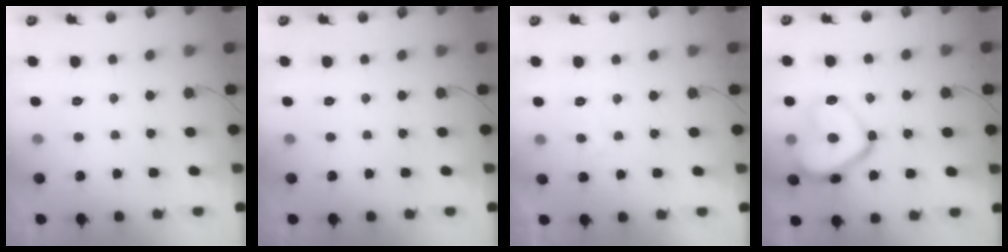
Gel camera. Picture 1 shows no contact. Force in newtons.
{"total": 0.0}
{"total": 2.4, "press": 2.3, "slide": 0.7}
{"total": 15.7, "press": 15.6, "slide": 1.4}